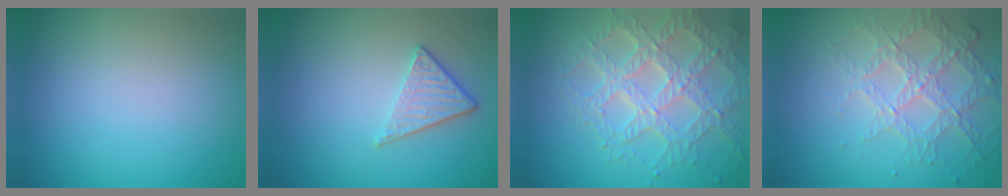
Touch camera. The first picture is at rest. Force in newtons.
{"total": 2.8, "press": 2.4, "slide": 1.3}
{"total": 7.1, "press": 5.1, "slide": 4.9}
{"total": 3.8, "press": 3.3, "slide": 1.9}